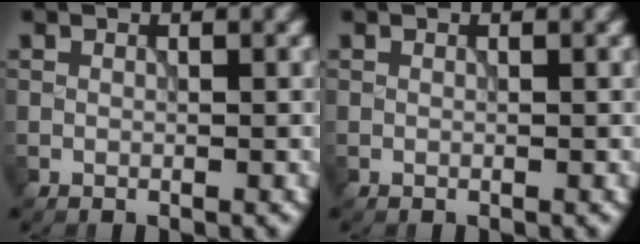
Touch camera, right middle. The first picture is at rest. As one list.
[{"total": 0.0}]